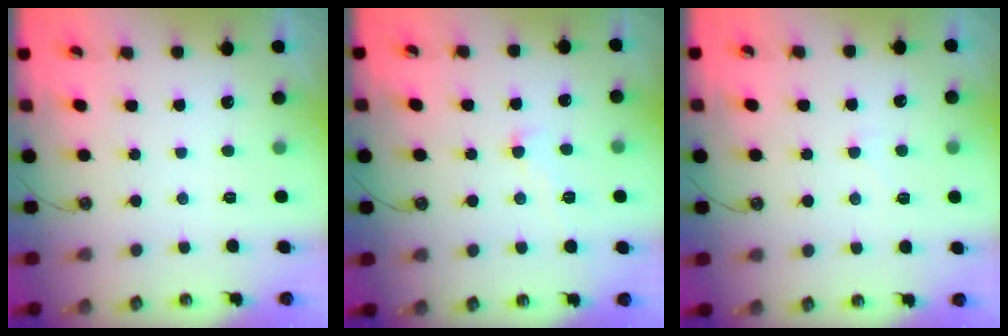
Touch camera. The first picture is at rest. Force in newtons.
{"total": 1.3, "press": 1.3, "slide": 0.2}
{"total": 3.8, "press": 3.7, "slide": 0.8}